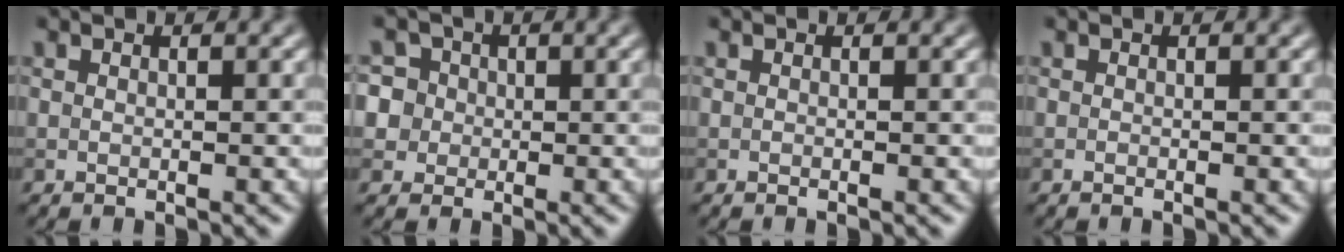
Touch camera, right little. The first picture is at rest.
{"total": 6.3, "force": [1.6, 5.7, 2.1], "torque": [-0.040, 0.043, 0.002]}
{"total": 0.0}
{"total": 0.0}